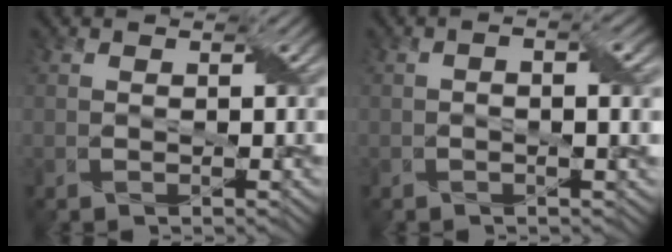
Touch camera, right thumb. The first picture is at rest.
{"total": 2.8, "force": [0.0, 0.6, 2.8], "torque": [-0.048, 0.004, 0.000]}